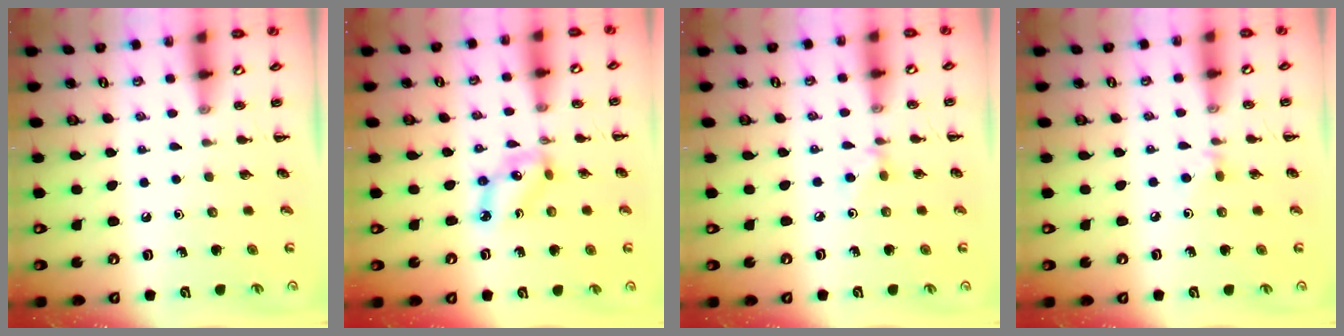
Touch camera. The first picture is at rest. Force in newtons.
{"total": 6.2, "press": 6.0, "slide": 1.6}
{"total": 2.8, "press": 2.6, "slide": 0.9}
{"total": 3.4, "press": 3.1, "slide": 1.3}